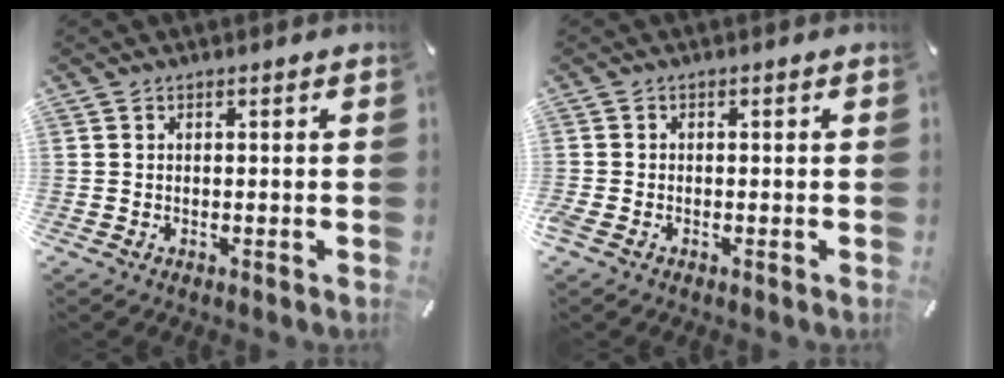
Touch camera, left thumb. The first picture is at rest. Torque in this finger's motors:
{"motor_torque": [-0.28, 0.38, 0.12, -0.02, 0.12]}